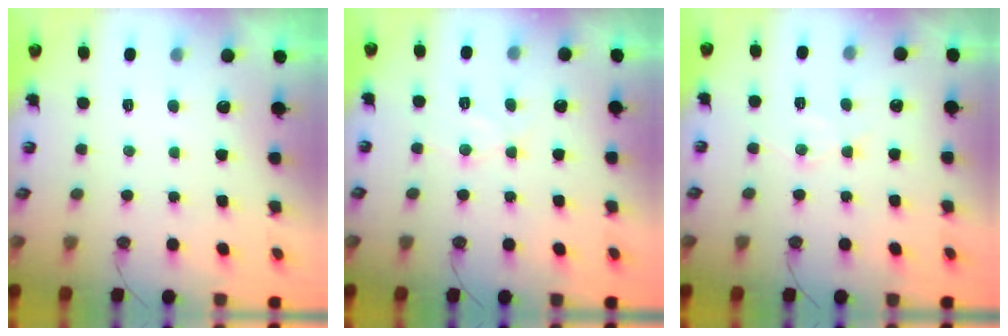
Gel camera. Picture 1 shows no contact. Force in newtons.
{"total": 8.9, "press": 8.9, "slide": 0.1}
{"total": 6.5, "press": 6.5, "slide": 0.4}